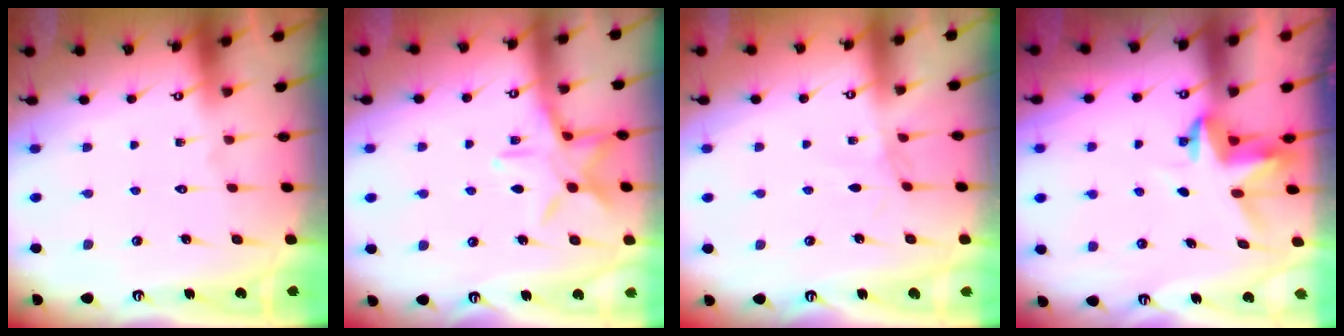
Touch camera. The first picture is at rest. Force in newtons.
{"total": 11.0, "press": 11.0, "slide": 0.7}
{"total": 0.0}
{"total": 3.9, "press": 3.8, "slide": 0.3}